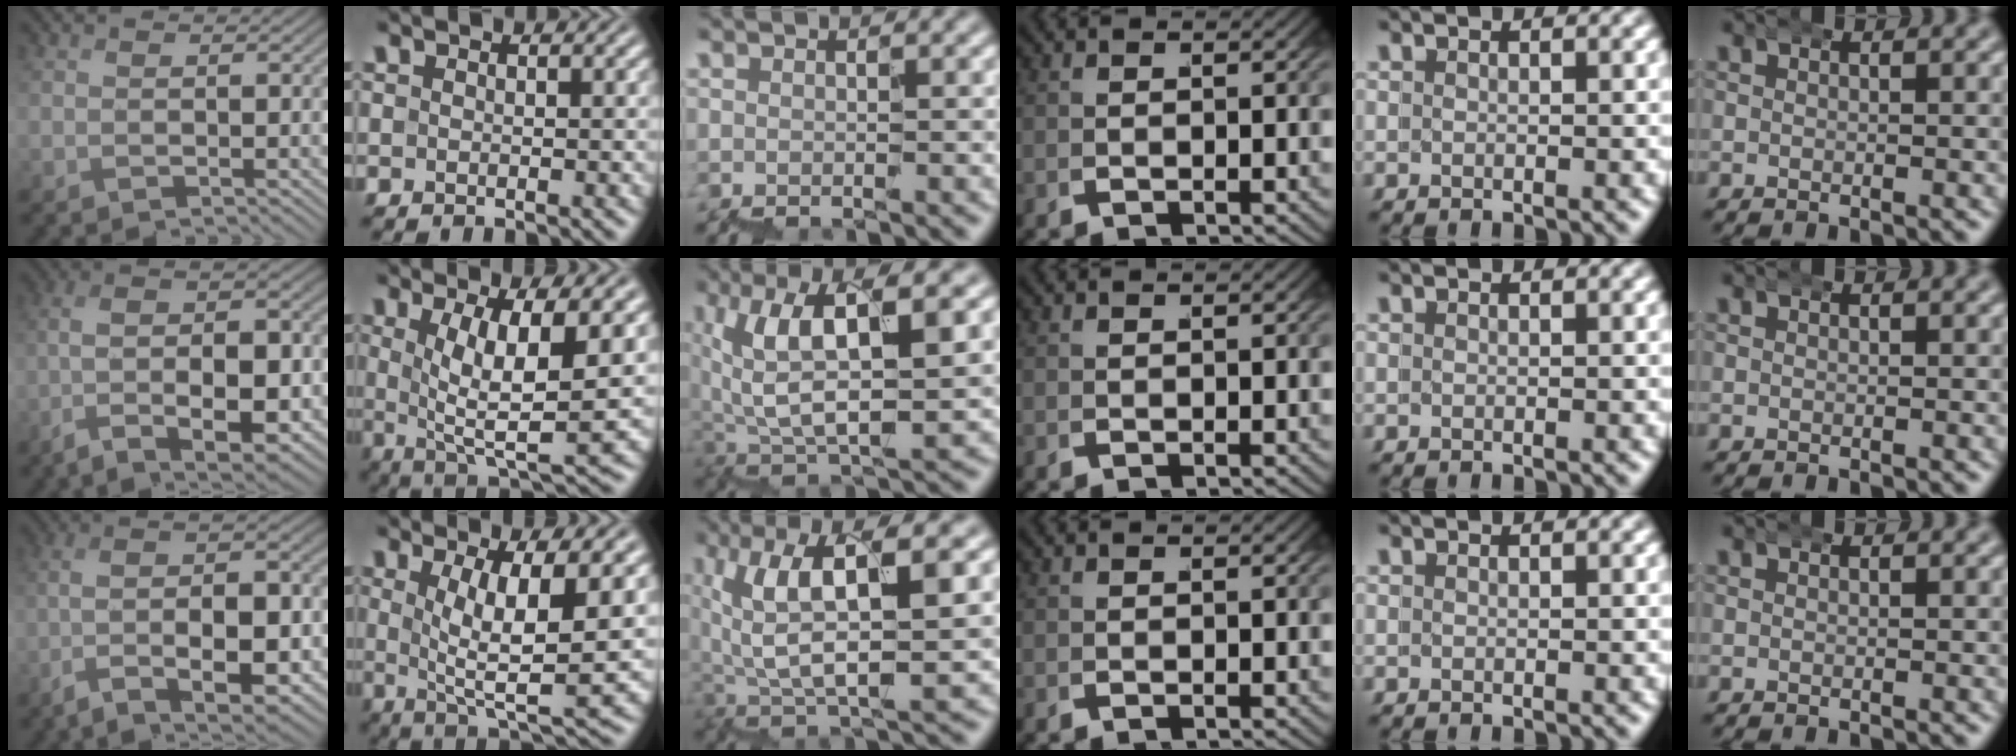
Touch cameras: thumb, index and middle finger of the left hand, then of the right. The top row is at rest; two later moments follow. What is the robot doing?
{"motion": "wrap", "object": "bubble wrap"}